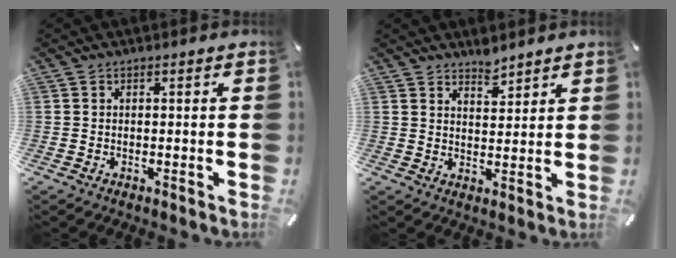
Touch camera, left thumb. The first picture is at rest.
{"total": 3.9, "force": [3.7, 1.2, 0.3], "torque": [0.003, -0.025, 0.068]}